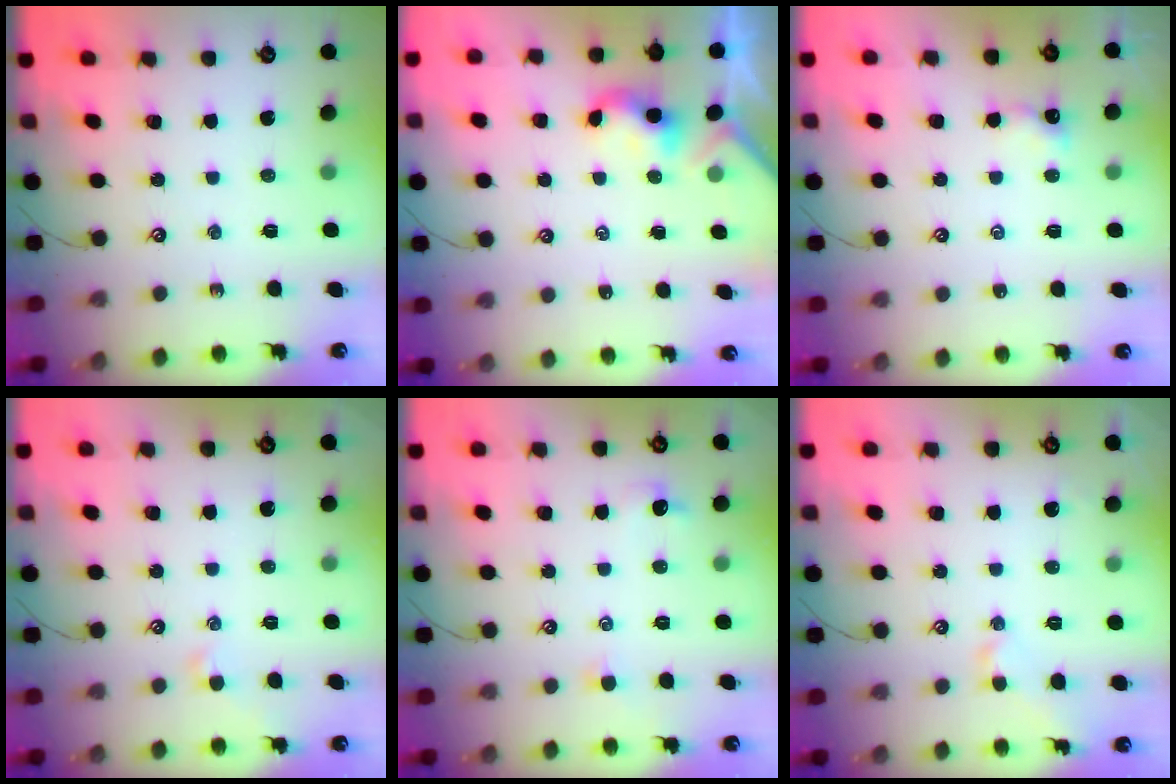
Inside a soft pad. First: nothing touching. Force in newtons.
{"total": 2.0, "press": 2.0, "slide": 0.2}
{"total": 0.0}
{"total": 0.0}
{"total": 0.9, "press": 0.7, "slide": 0.6}
{"total": 0.7, "press": 0.6, "slide": 0.3}